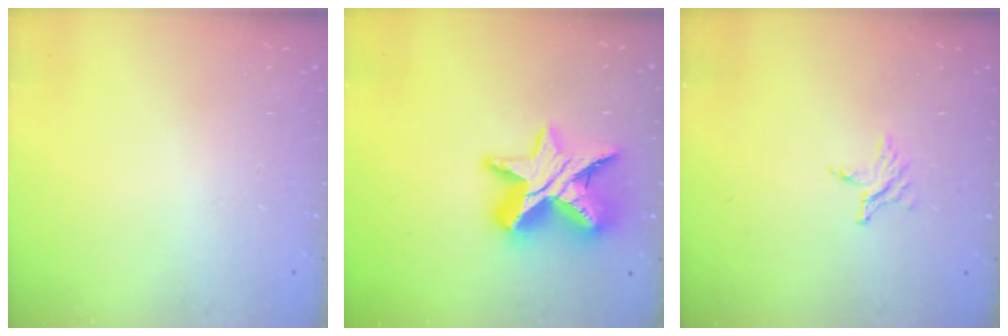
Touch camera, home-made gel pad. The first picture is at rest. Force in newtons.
{"total": 16.1, "press": 16.1, "slide": 0.9}
{"total": 2.8, "press": 2.7, "slide": 0.4}